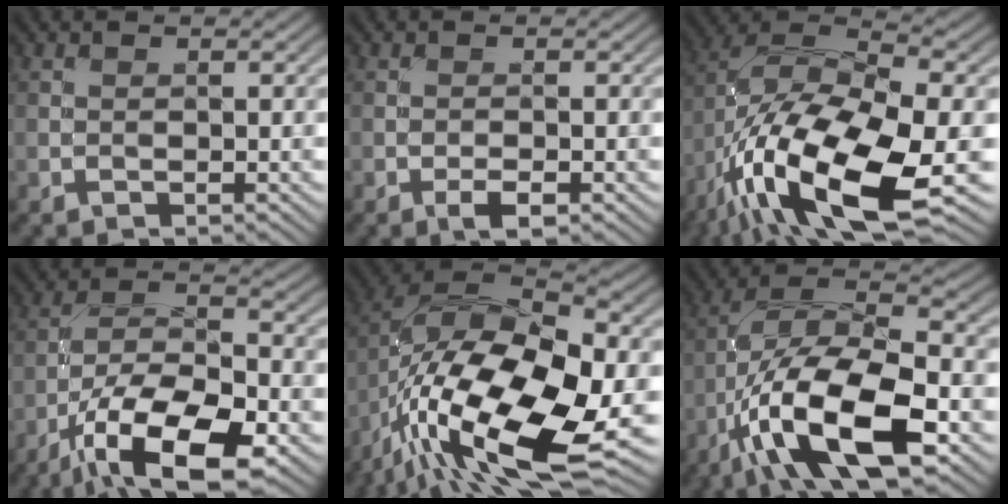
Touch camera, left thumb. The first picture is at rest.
{"total": 2.0, "force": [-1.0, 0.6, 1.5], "torque": [-0.027, 0.002, -0.022]}
{"total": 18.4, "force": [-8.0, 7.2, 15.0], "torque": [-0.306, -0.029, -0.143]}
{"total": 14.5, "force": [-8.1, 5.5, 10.7], "torque": [-0.197, -0.008, -0.153]}
{"total": 19.2, "force": [-7.9, 8.5, 15.4], "torque": [-0.309, -0.024, -0.132]}
{"total": 15.8, "force": [-6.8, 6.0, 12.9], "torque": [-0.238, -0.003, -0.132]}